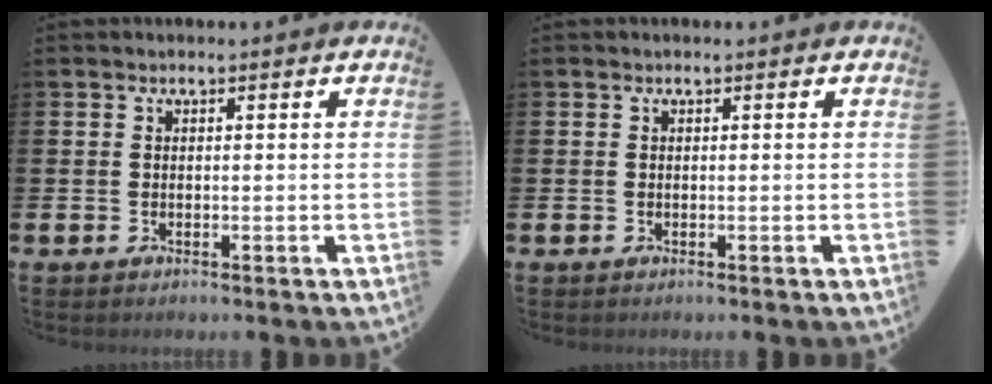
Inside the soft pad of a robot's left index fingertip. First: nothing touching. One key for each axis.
{"total": 0.0}